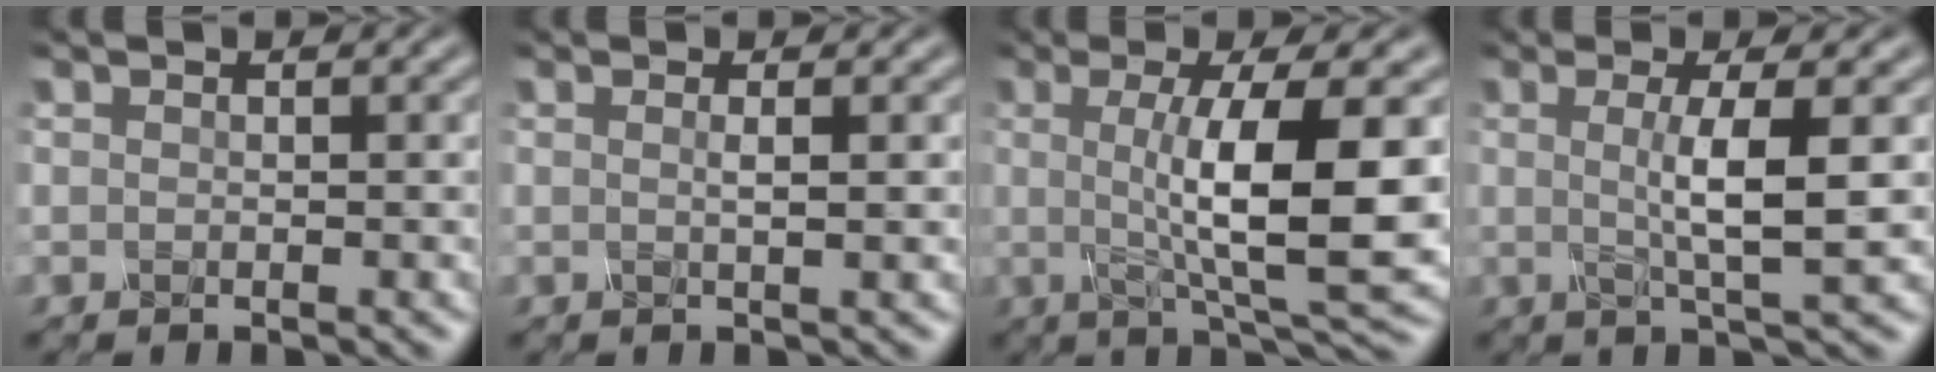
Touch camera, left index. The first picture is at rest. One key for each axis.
{"total": 1.3, "fx": 0.2, "fy": 0.4, "fz": 1.2, "tx": -0.014, "ty": 0.002, "tz": -0.004}
{"total": 10.2, "fx": 0.3, "fy": 2.2, "fz": 9.9, "tx": -0.138, "ty": -0.004, "tz": 0.007}
{"total": 4.8, "fx": 0.3, "fy": 0.9, "fz": 4.7, "tx": -0.075, "ty": 0.001, "tz": 0.005}